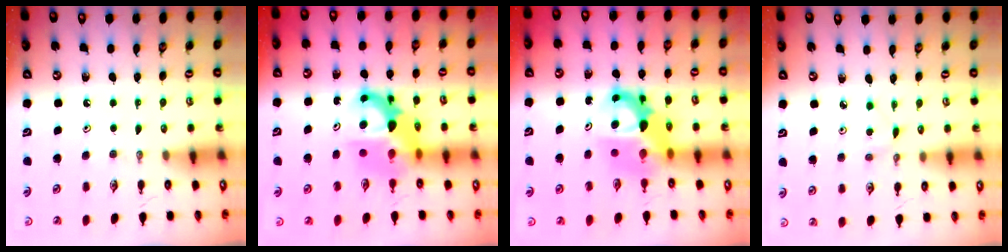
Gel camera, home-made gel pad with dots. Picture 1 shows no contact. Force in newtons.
{"total": 8.0, "press": 8.0, "slide": 0.5}
{"total": 9.7, "press": 9.7, "slide": 0.8}
{"total": 2.0, "press": 2.0, "slide": 0.3}